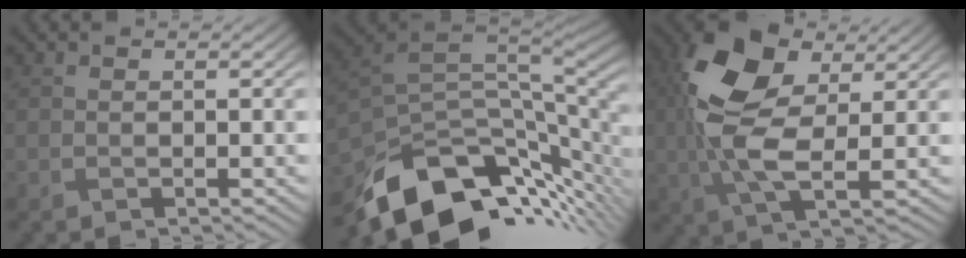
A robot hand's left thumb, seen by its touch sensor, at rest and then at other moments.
{"total": 14.8, "force": [-7.8, 6.8, 10.5], "torque": [-0.207, -0.023, -0.130]}
{"total": 12.0, "force": [2.5, 6.6, 9.8], "torque": [-0.227, 0.005, 0.043]}